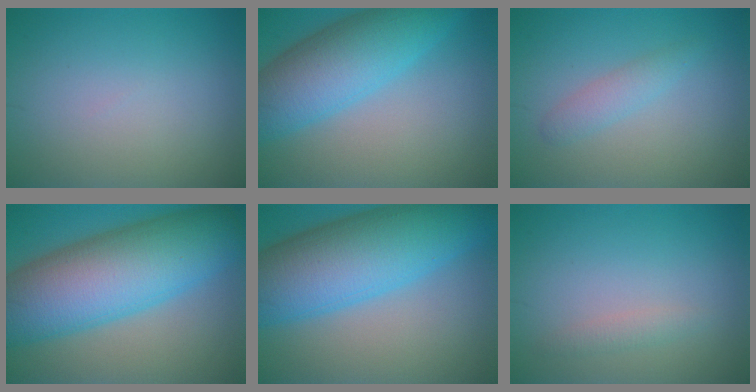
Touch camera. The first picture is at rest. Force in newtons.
{"total": 8.6, "press": 8.6, "slide": 0.1}
{"total": 1.7, "press": 1.7, "slide": 0.1}
{"total": 13.4, "press": 13.4, "slide": 0.1}
{"total": 12.4, "press": 12.4, "slide": 0.4}
{"total": 1.1, "press": 1.1, "slide": 0.0}